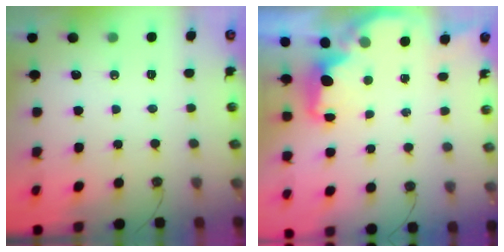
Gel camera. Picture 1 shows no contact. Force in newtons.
{"total": 2.0, "press": 1.9, "slide": 0.8}